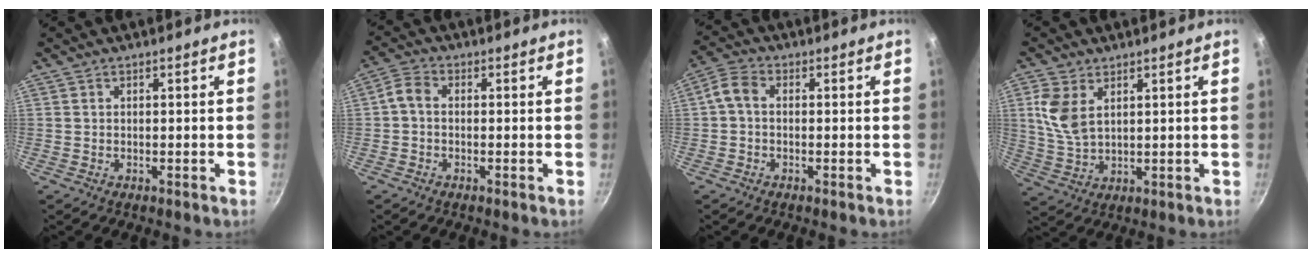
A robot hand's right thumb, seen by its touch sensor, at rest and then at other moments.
{"total": 3.2, "force": [-0.6, 2.3, 2.1], "torque": [-0.050, 0.017, -0.024]}
{"total": 4.0, "force": [-0.3, 2.8, 2.8], "torque": [-0.066, 0.020, -0.020]}
{"total": 7.9, "force": [2.8, 4.7, 5.7], "torque": [-0.114, -0.014, 0.062]}